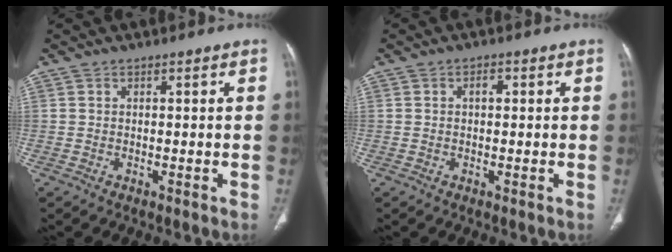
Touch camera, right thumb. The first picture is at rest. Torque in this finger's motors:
{"motor_torque": [-0.02, 0.72, 0.15, -0.17, -0.01]}